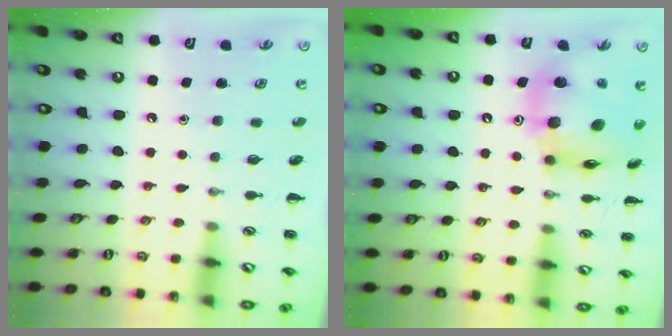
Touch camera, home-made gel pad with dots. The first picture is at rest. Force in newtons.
{"total": 14.2, "press": 13.8, "slide": 3.4}